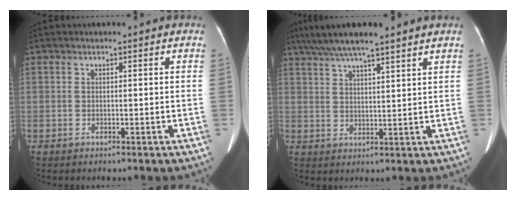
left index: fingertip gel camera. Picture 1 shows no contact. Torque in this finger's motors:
{"motor_torque": [1.07, -1.08, 0.33, -0.03]}